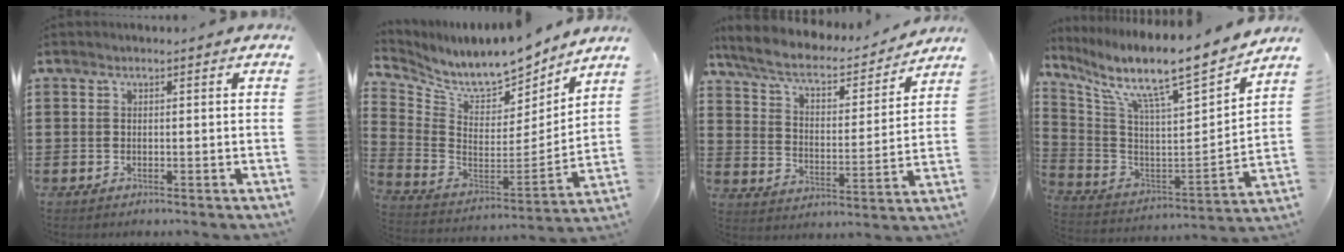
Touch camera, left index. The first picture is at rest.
{"total": 8.2, "force": [7.7, 1.4, 2.4], "torque": [-0.080, -0.068, 0.130]}
{"total": 6.4, "force": [5.3, 1.8, 3.1], "torque": [-0.082, -0.032, 0.087]}
{"total": 9.8, "force": [8.1, 0.8, 5.5], "torque": [-0.125, -0.073, 0.123]}